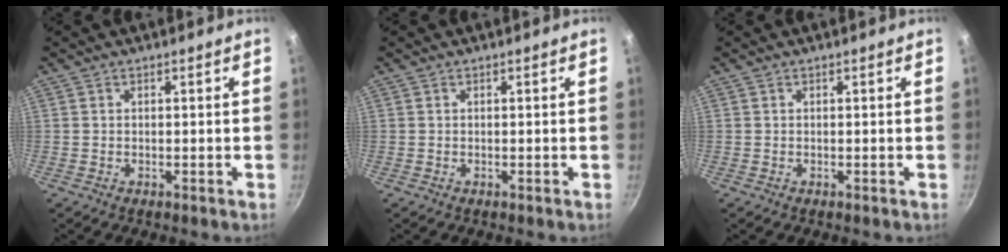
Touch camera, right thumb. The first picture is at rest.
{"total": 0.0}
{"total": 0.0}